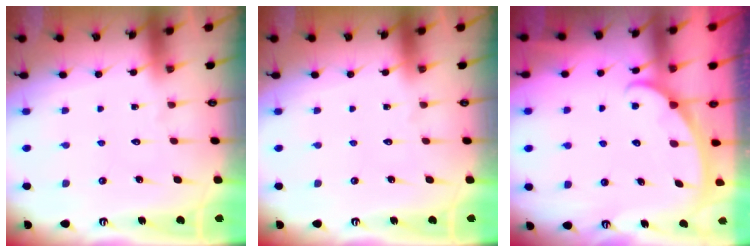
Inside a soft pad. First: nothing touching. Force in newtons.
{"total": 0.0}
{"total": 2.9, "press": 2.9, "slide": 0.2}